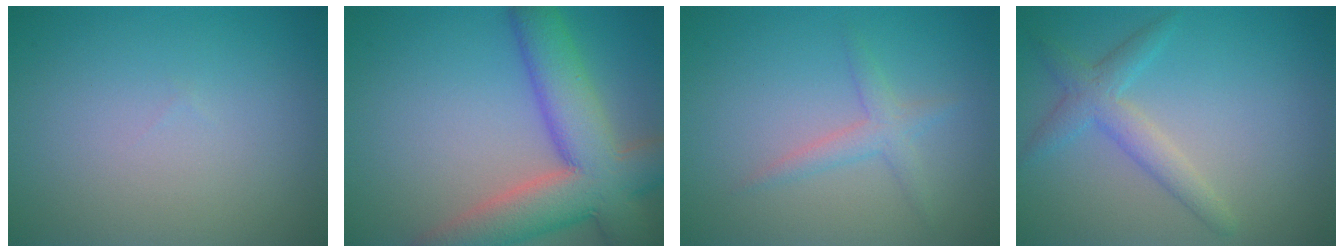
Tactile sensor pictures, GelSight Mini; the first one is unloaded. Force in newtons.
{"total": 9.8, "press": 9.7, "slide": 0.6}
{"total": 1.9, "press": 1.9, "slide": 0.0}
{"total": 2.8, "press": 2.8, "slide": 0.0}